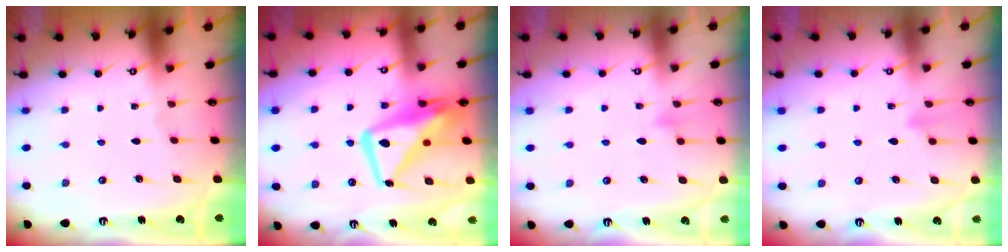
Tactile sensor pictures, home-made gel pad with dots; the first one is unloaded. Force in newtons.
{"total": 14.5, "press": 14.4, "slide": 1.6}
{"total": 7.1, "press": 7.1, "slide": 0.3}
{"total": 7.7, "press": 7.5, "slide": 1.5}